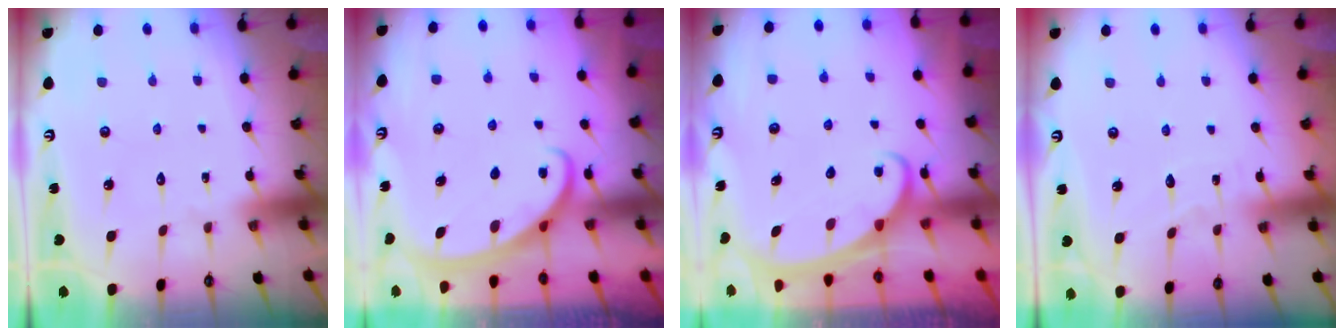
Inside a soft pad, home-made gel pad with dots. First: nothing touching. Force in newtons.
{"total": 2.5, "press": 2.5, "slide": 0.4}
{"total": 2.3, "press": 2.2, "slide": 0.3}
{"total": 3.1, "press": 3.1, "slide": 0.1}